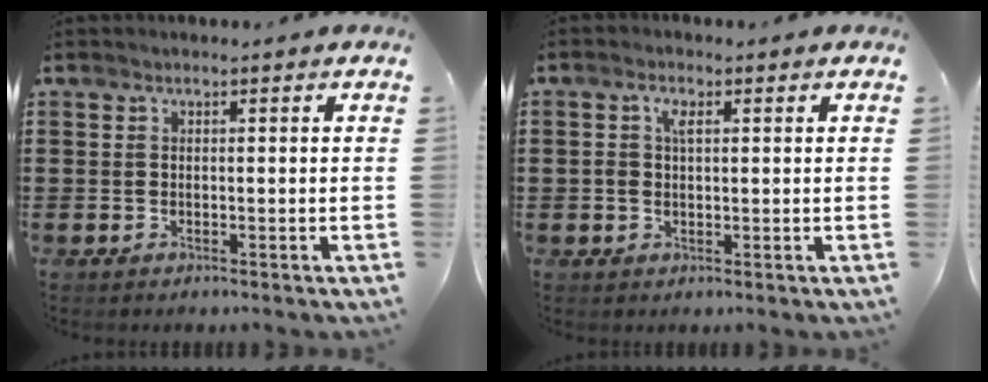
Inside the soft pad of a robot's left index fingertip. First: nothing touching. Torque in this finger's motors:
{"motor_torque": [0.32, 0.85, 0.10, 0.01]}